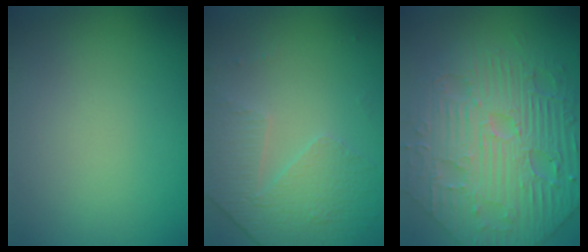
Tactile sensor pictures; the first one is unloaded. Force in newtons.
{"total": 4.7, "press": 3.1, "slide": 3.5}
{"total": 9.3, "press": 7.0, "slide": 6.0}